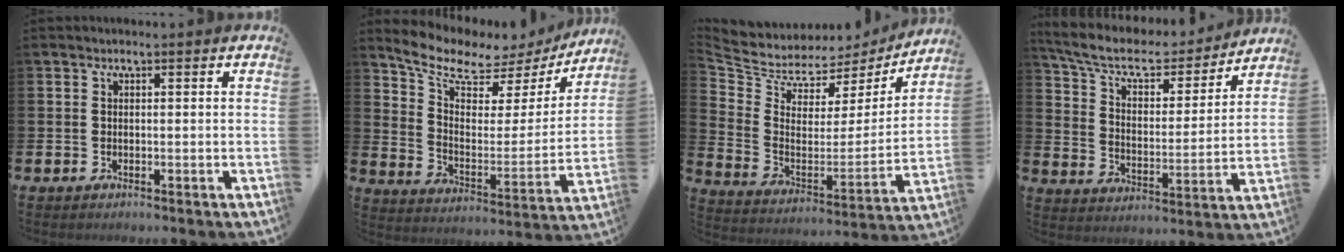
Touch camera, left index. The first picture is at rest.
{"total": 8.4, "force": [7.2, 3.3, 2.8], "torque": [-0.093, -0.049, 0.122]}
{"total": 6.5, "force": [5.6, 3.1, 0.7], "torque": [-0.060, -0.047, 0.096]}
{"total": 8.9, "force": [7.8, 2.9, 3.2], "torque": [-0.099, -0.050, 0.133]}